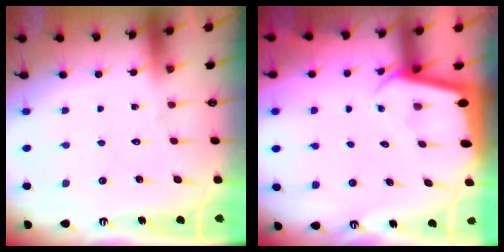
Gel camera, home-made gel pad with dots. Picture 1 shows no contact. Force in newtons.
{"total": 2.0, "press": 2.0, "slide": 0.1}